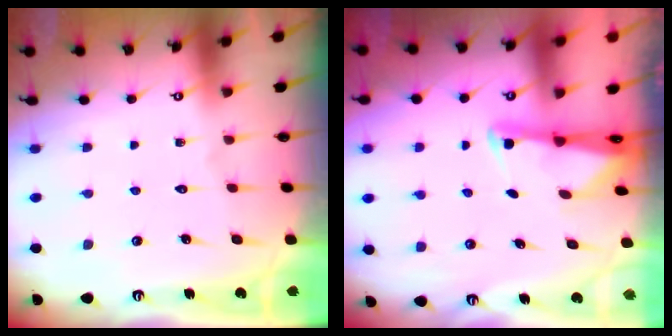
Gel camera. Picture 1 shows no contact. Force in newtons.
{"total": 2.0, "press": 2.0, "slide": 0.3}